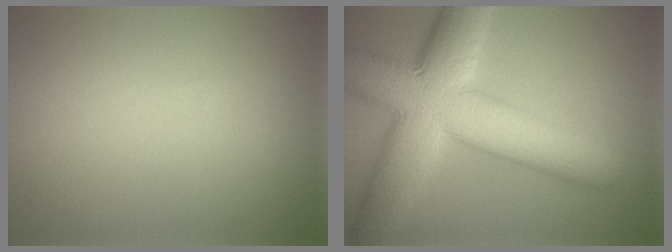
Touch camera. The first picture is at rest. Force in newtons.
{"total": 12.2, "press": 12.2, "slide": 0.3}